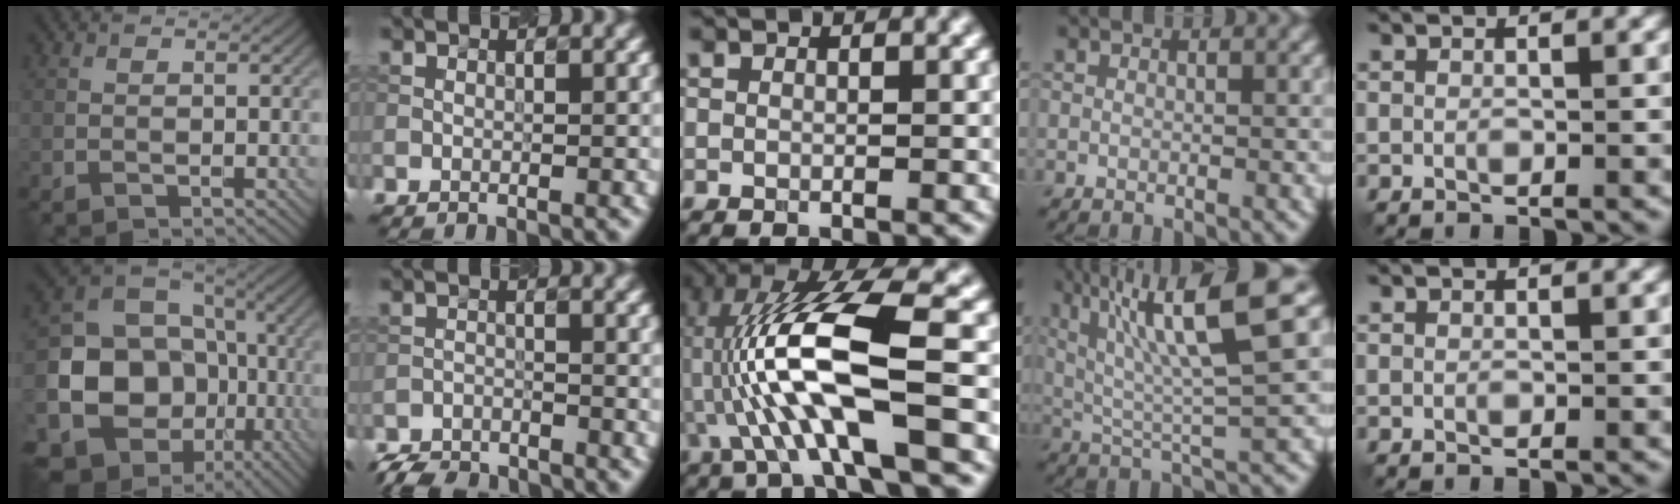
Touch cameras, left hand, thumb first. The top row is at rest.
{"thumb": {"total": 14.8, "force": [-4.0, 12.1, 7.6], "torque": [-0.165, -0.032, -0.071]}, "index": {"total": 4.2, "force": [-4.0, 0.8, 0.6], "torque": [-0.011, -0.011, -0.081]}, "middle": {"total": 12.6, "force": [-1.1, 3.0, 12.1], "torque": [-0.239, 0.016, -0.020]}, "ring": {"total": 10.9, "force": [4.3, 1.9, 9.8], "torque": [-0.152, 0.012, 0.075]}}